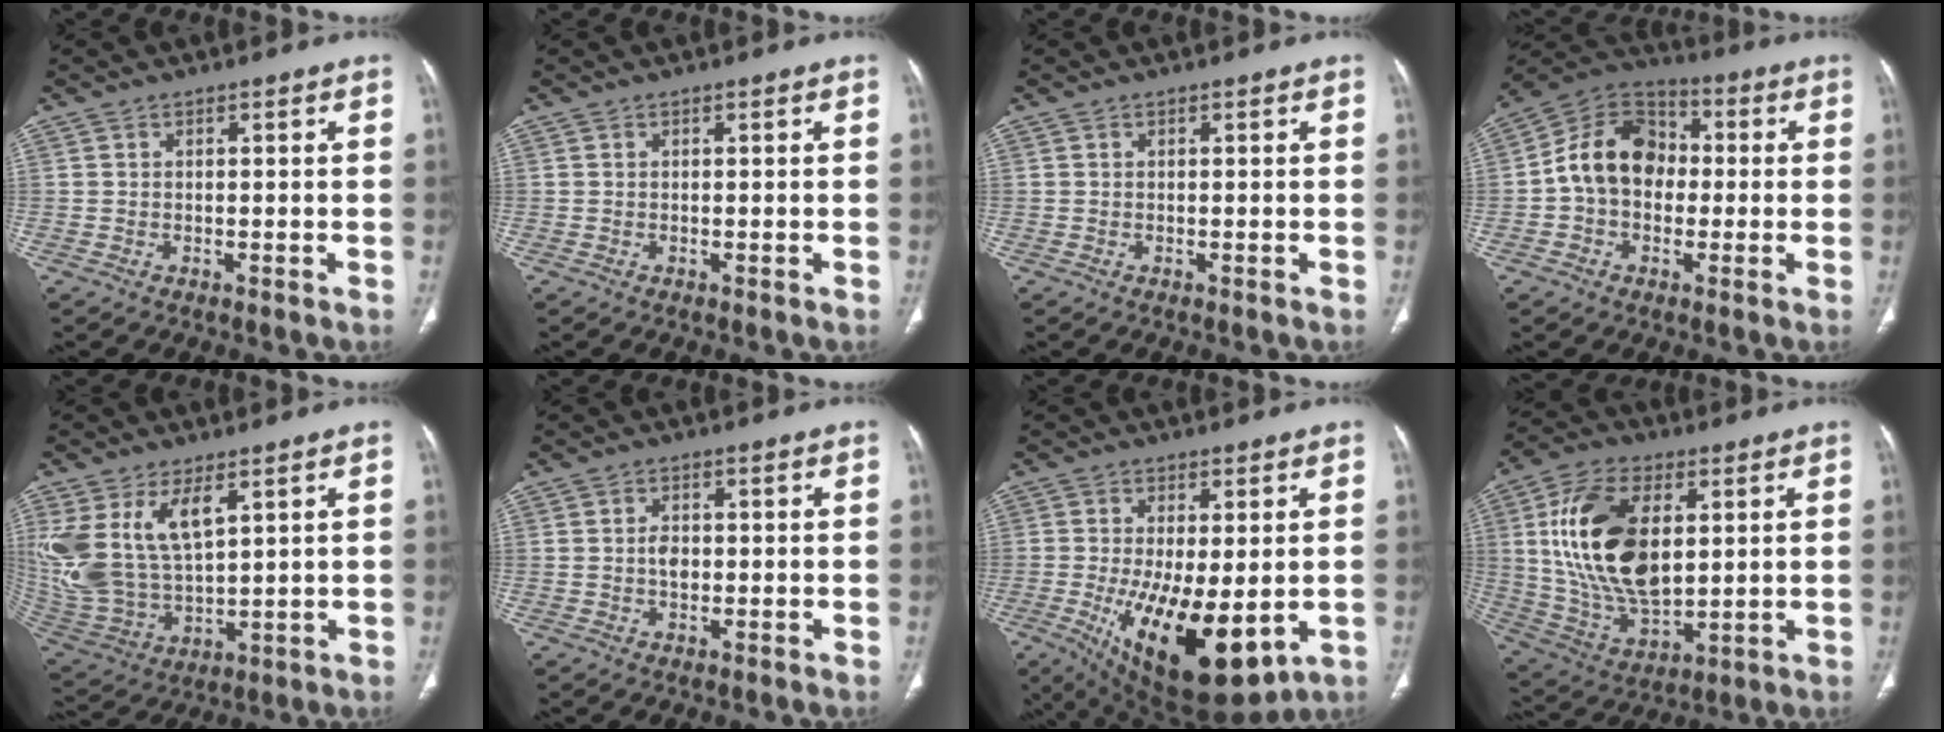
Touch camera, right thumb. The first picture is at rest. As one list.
[{"total": 0.0}, {"total": 0.0}, {"total": 13.4, "force": [-0.3, 10.4, 8.6], "torque": [-0.125, 0.038, -0.020]}, {"total": 16.8, "force": [6.8, 8.7, 12.7], "torque": [-0.262, -0.027, 0.151]}, {"total": 2.6, "force": [-0.1, 1.7, 1.9], "torque": [-0.028, 0.002, -0.003]}, {"total": 18.3, "force": [-4.3, 7.5, 16.1], "torque": [-0.259, -0.027, -0.041]}, {"total": 21.1, "force": [4.1, 11.9, 17.0], "torque": [-0.314, -0.015, 0.083]}]